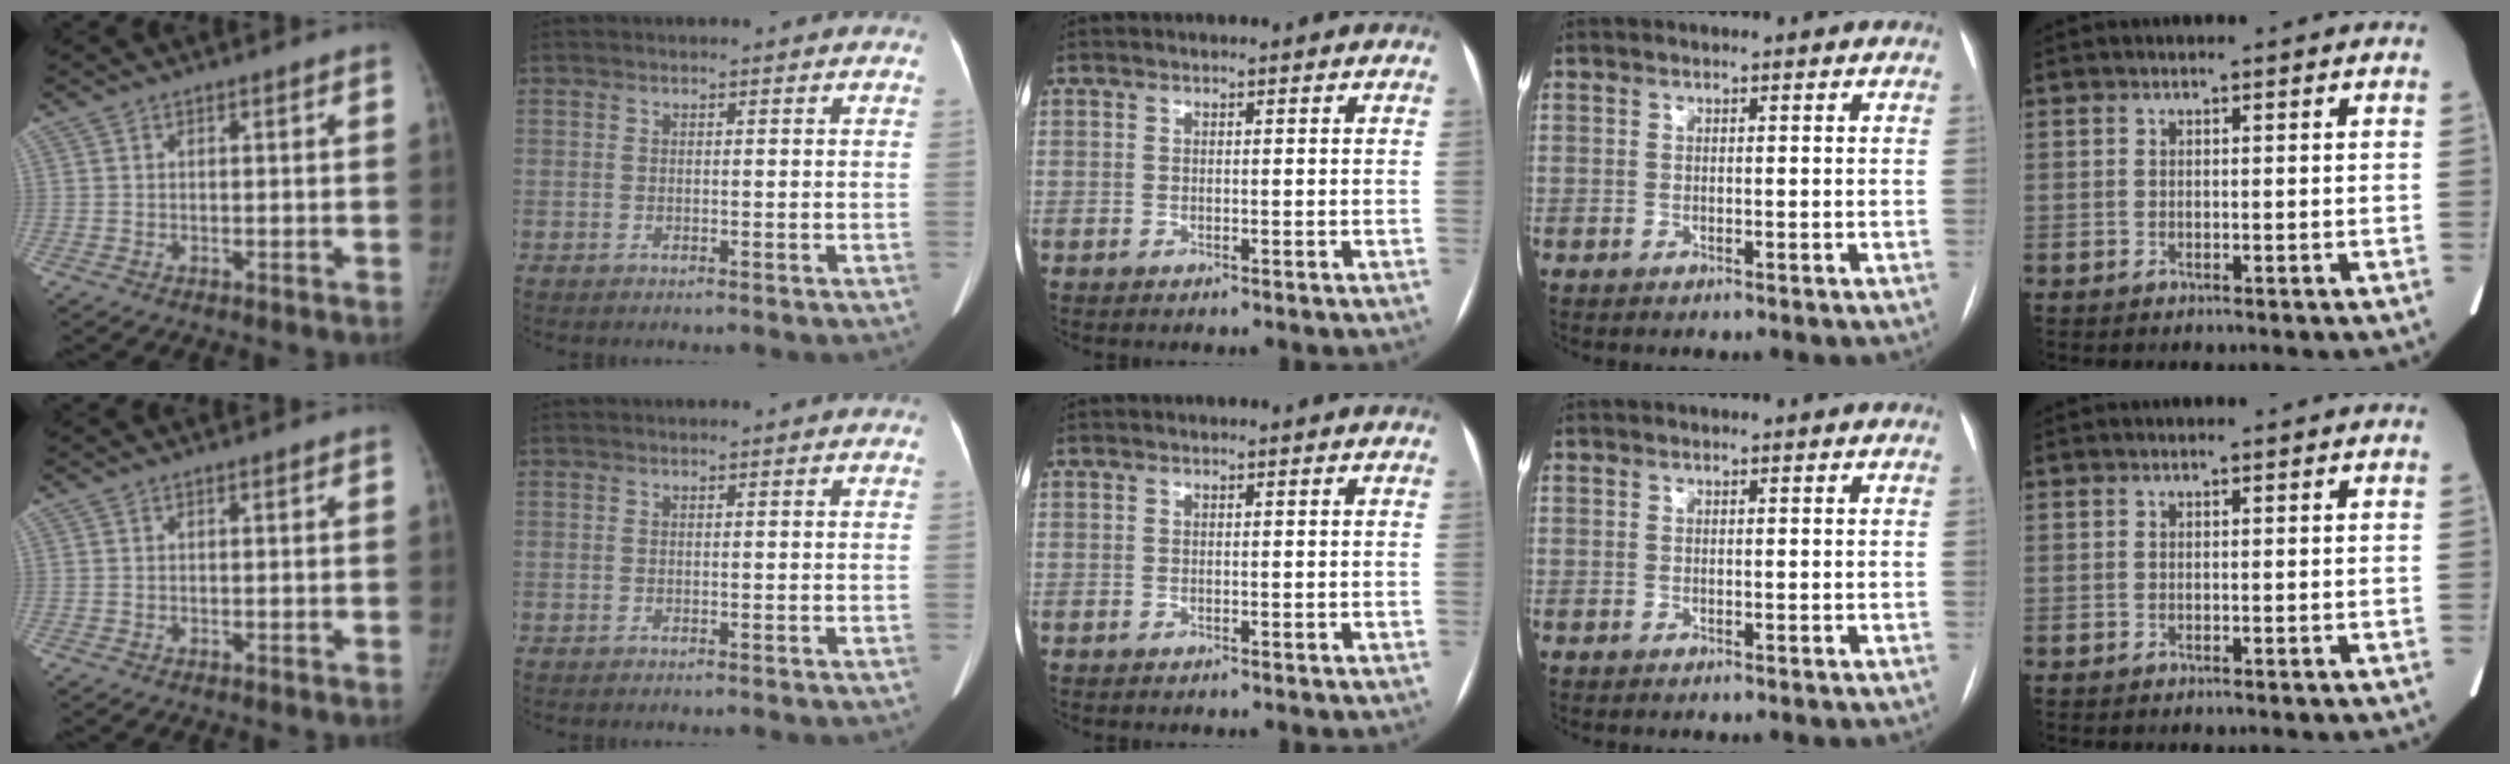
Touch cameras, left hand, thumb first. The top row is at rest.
{}